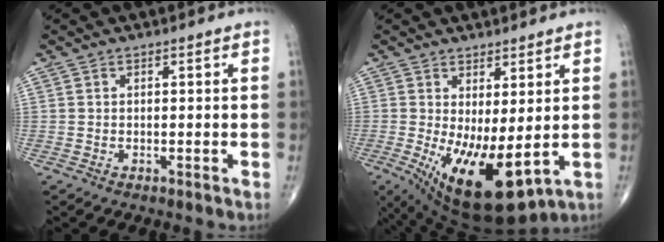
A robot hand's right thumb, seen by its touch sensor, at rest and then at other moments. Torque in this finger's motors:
{"motor_torque": [-0.11, 1.02, 0.56, 0.00, 0.19]}